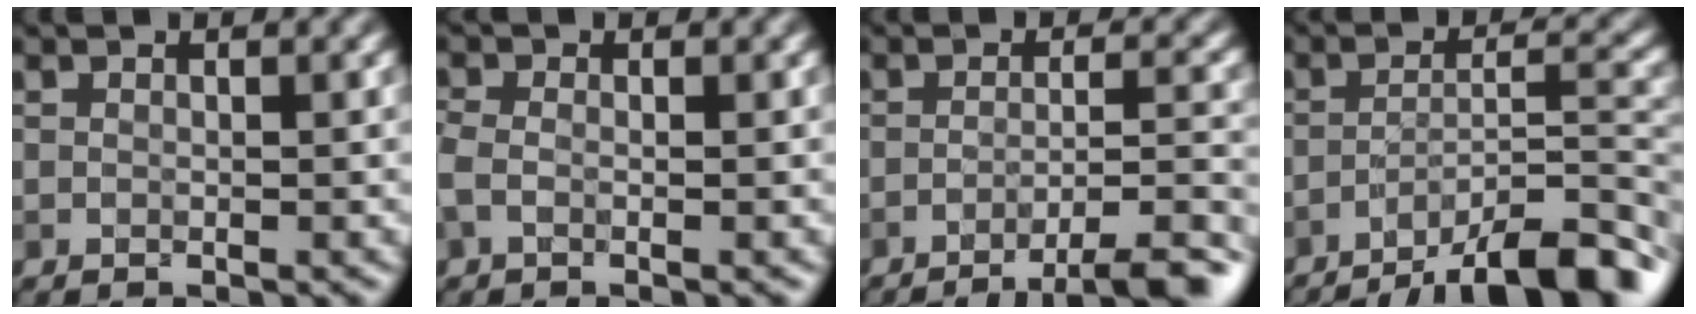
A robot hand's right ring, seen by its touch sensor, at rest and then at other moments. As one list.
[{"total": 2.0, "force": [-0.7, 1.1, 1.5], "torque": [-0.040, -0.002, -0.022]}, {"total": 7.0, "force": [-4.9, 1.3, 4.8], "torque": [-0.060, 0.005, -0.066]}, {"total": 10.6, "force": [-7.9, 2.4, 6.6], "torque": [-0.089, 0.011, -0.124]}]